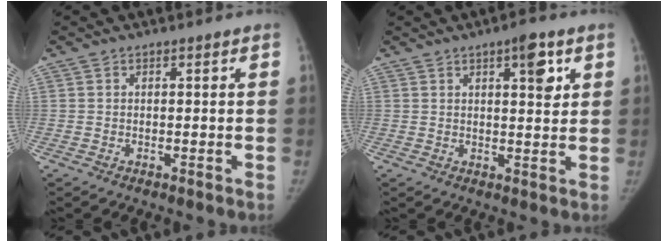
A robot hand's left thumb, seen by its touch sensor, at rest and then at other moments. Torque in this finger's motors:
{"motor_torque": [1.08, 0.67, 0.56, -0.26, 0.21]}